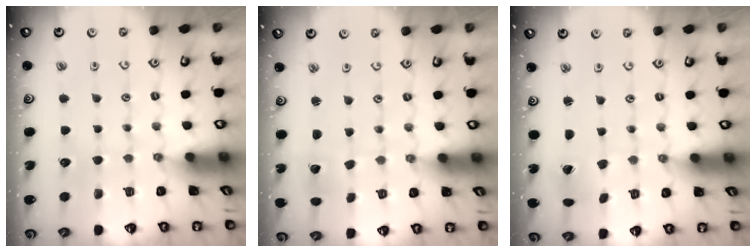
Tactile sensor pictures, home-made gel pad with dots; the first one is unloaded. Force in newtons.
{"total": 1.5, "press": 1.5, "slide": 0.2}
{"total": 1.6, "press": 1.6, "slide": 0.1}